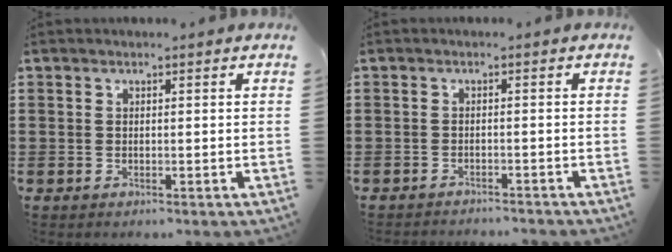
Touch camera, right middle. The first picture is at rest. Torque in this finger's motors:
{"motor_torque": [0.19, -0.12, 0.33, 0.09]}